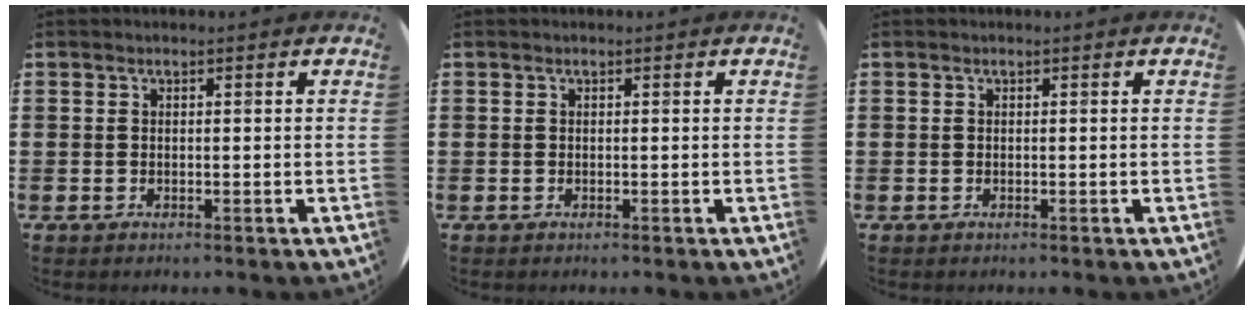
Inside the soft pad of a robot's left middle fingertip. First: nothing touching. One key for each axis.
{"total": 0.0}
{"total": 0.0}